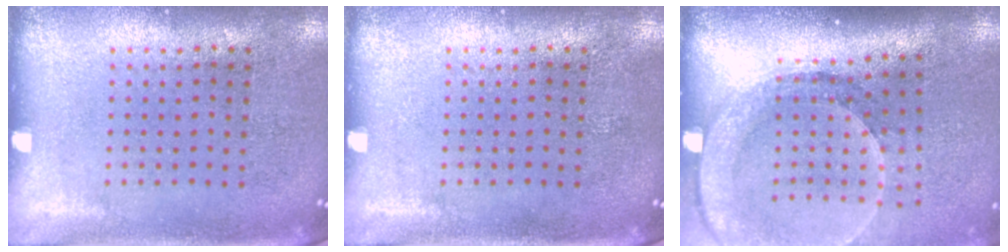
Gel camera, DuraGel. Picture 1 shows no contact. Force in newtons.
{"total": 0.0}
{"total": 2.6, "press": 2.0, "slide": 1.6}